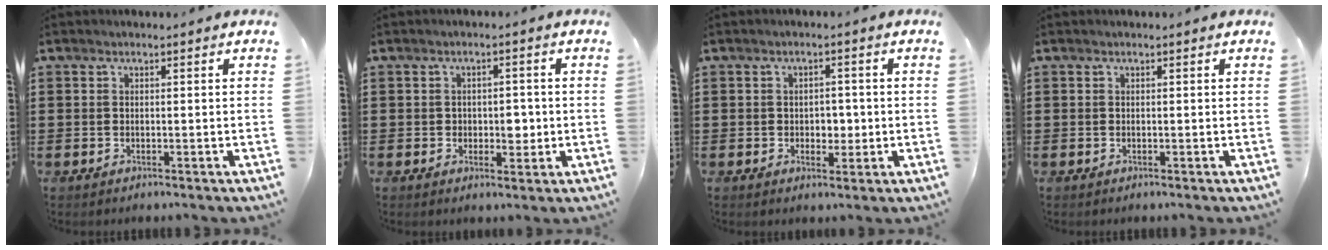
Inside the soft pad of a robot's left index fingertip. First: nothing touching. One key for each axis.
{"total": 3.3, "fx": 0.0, "fy": 2.3, "fz": 2.3, "tx": -0.035, "ty": -0.001, "tz": -0.008}
{"total": 2.5, "fx": -0.1, "fy": 1.9, "fz": 1.6, "tx": -0.029, "ty": 0.002, "tz": -0.008}
{"total": 0.0}